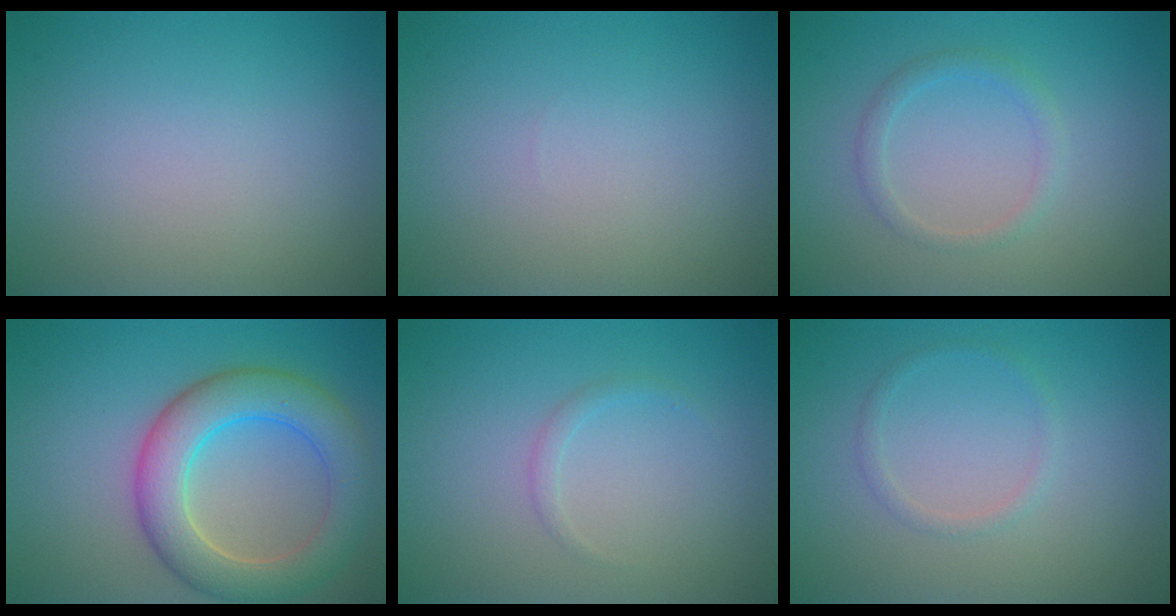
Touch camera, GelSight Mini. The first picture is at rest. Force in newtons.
{"total": 0.0}
{"total": 1.6, "press": 1.6, "slide": 0.0}
{"total": 6.8, "press": 6.8, "slide": 0.5}
{"total": 0.8, "press": 0.8, "slide": 0.1}
{"total": 1.0, "press": 1.0, "slide": 0.1}